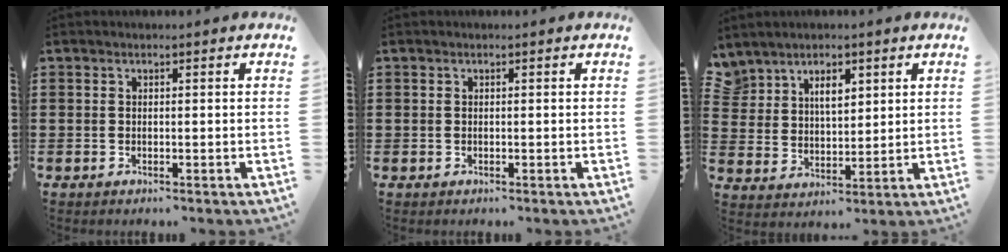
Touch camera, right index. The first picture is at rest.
{"total": 0.0}
{"total": 5.5, "force": [3.7, 3.2, 2.4], "torque": [-0.056, 0.009, 0.068]}